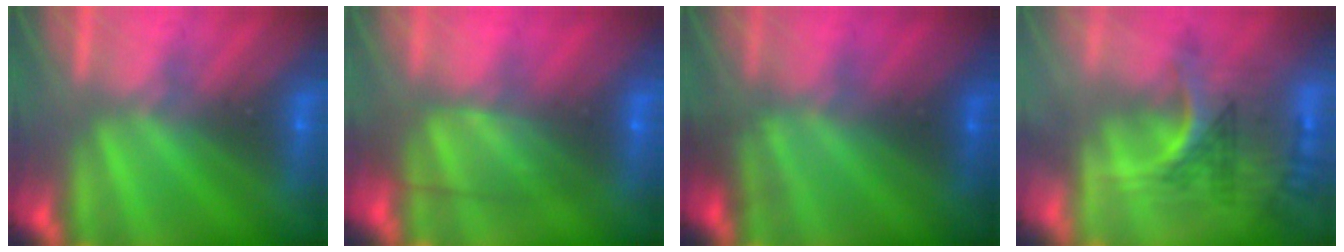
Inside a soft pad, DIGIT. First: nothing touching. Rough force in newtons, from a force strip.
{"total": 7.6}
{"total": 4.7}
{"total": 2.9}